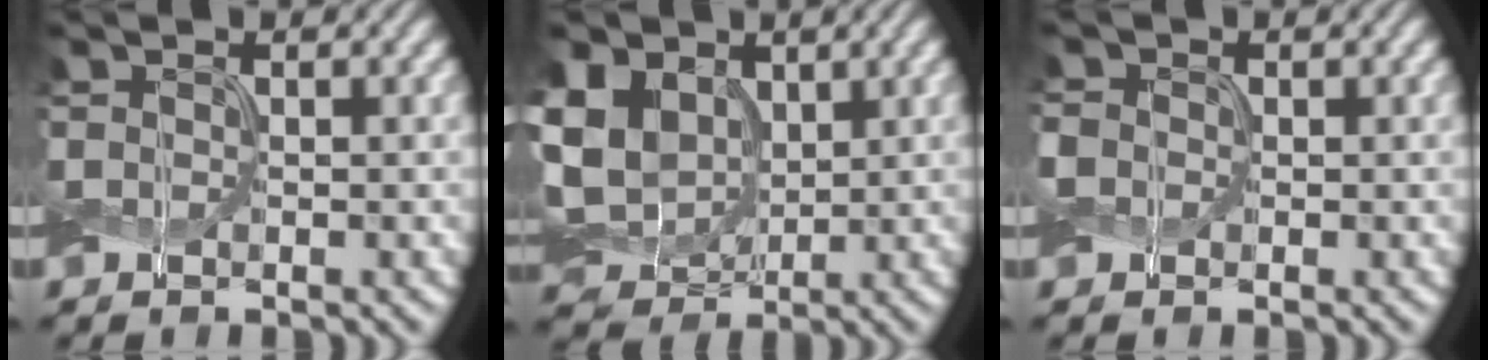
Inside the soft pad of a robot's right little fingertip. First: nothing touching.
{"total": 11.1, "force": [2.3, 9.0, 6.2], "torque": [-0.162, 0.020, 0.028]}
{"total": 1.9, "force": [0.0, 1.8, 0.8], "torque": [-0.031, 0.008, -0.007]}